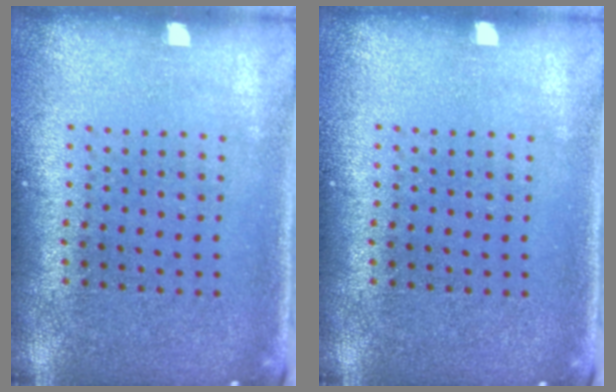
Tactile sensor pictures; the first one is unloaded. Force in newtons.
{"total": 0.0}